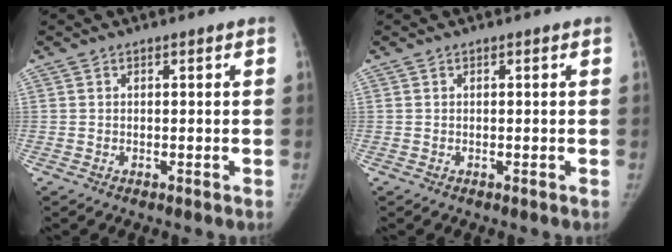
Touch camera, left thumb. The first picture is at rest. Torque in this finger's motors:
{"motor_torque": [0.00, 0.00, 0.10, 0.07, 0.00]}